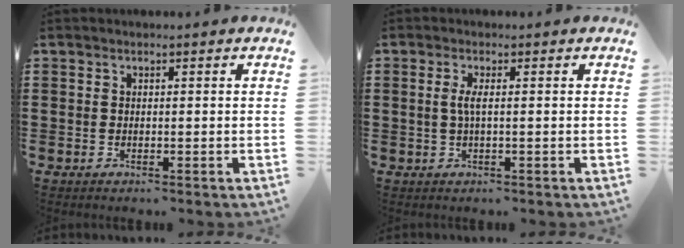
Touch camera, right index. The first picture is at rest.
{"total": 2.2, "force": [-0.1, 0.2, 2.2], "torque": [-0.052, -0.006, -0.004]}